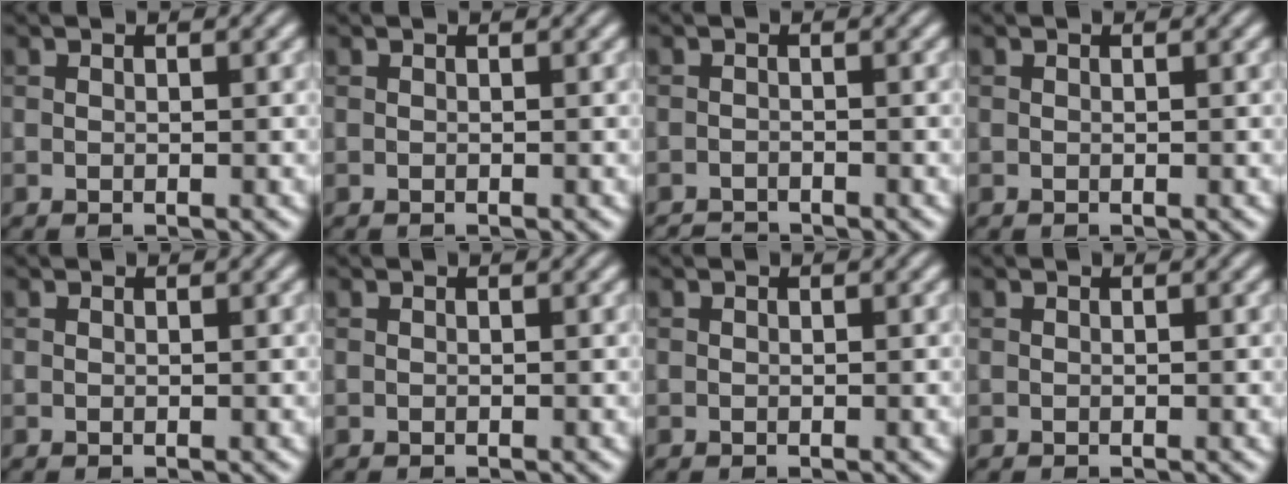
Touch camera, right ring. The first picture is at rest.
{"total": 0.0}
{"total": 1.4, "force": [-1.4, 0.2, 0.0], "torque": [0.005, -0.002, -0.026]}
{"total": 0.0}
{"total": 0.0}
{"total": 0.0}
{"total": 0.0}
{"total": 0.0}